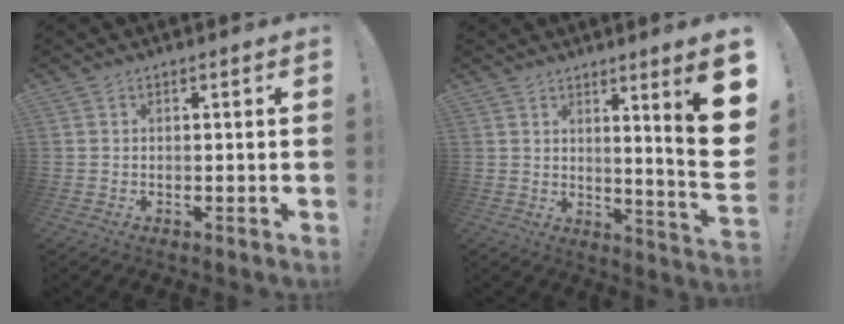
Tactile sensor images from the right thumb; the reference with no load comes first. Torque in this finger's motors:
{"motor_torque": [0.17, 0.68, 1.26, 0.50, 0.09]}